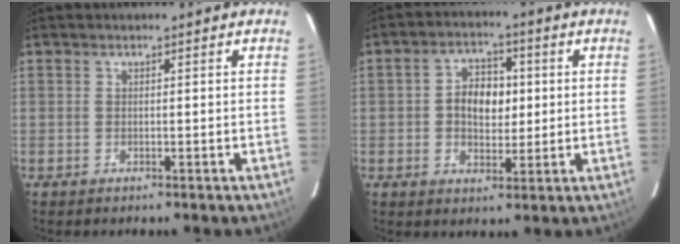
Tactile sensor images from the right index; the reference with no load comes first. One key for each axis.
{"total": 7.5, "fx": 0.6, "fy": 5.2, "fz": 5.3, "tx": -0.093, "ty": 0.018, "tz": 0.012}